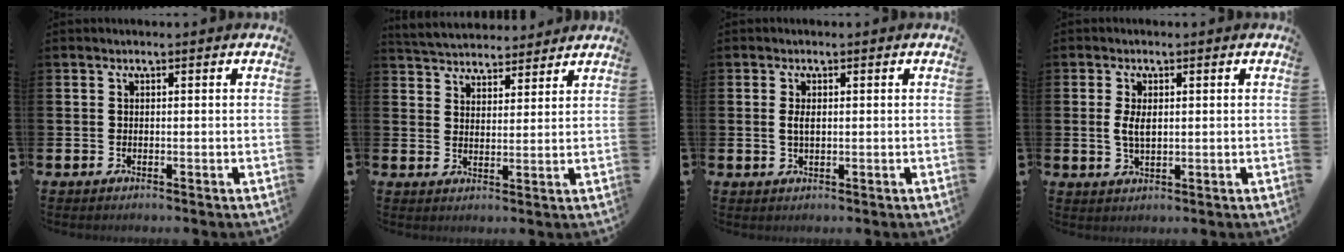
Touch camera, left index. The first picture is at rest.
{"total": 4.8, "force": [4.7, 1.1, -0.3], "torque": [-0.017, -0.027, 0.084]}
{"total": 1.8, "force": [0.3, 0.9, 1.5], "torque": [-0.023, 0.003, 0.001]}
{"total": 3.2, "force": [0.6, 1.6, 2.7], "torque": [-0.039, 0.000, 0.007]}